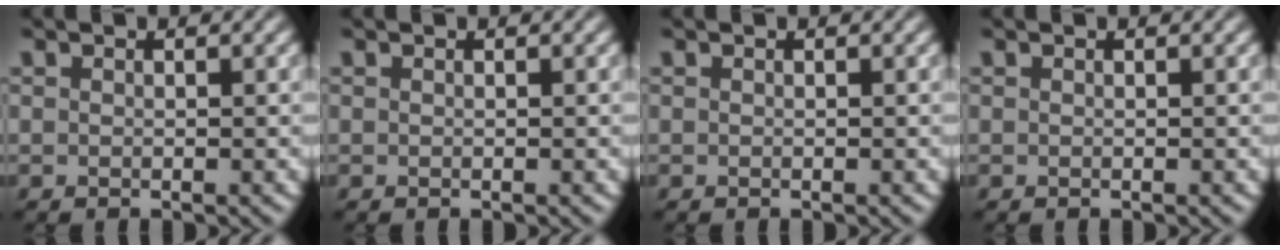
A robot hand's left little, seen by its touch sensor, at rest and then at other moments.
{"total": 0.0}
{"total": 0.0}
{"total": 0.0}